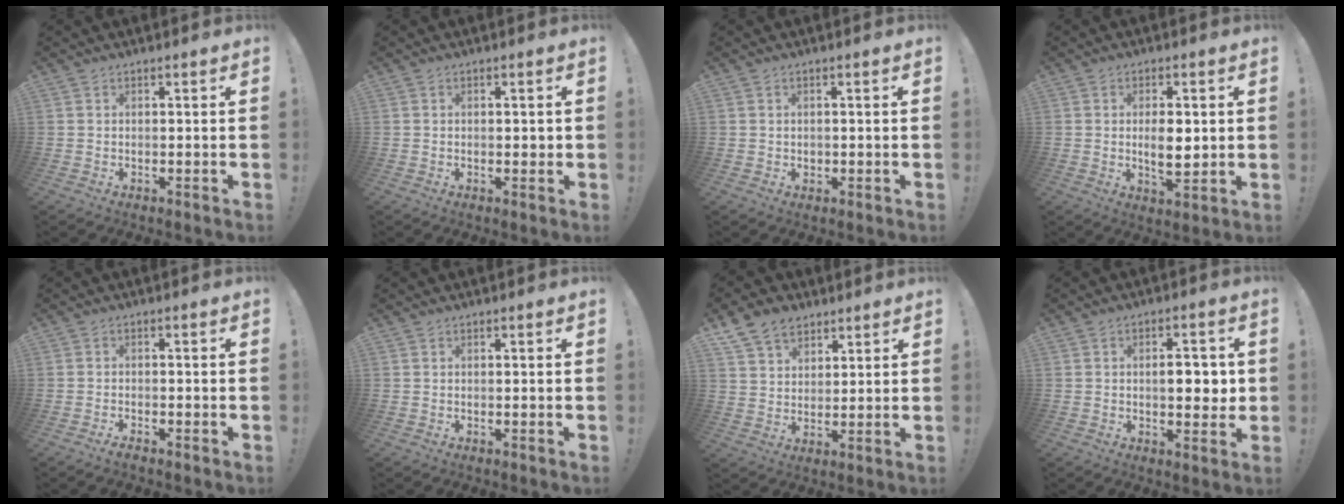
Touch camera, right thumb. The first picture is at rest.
{"total": 1.0, "force": [0.0, 0.7, 0.7], "torque": [-0.004, 0.000, -0.001]}
{"total": 0.9, "force": [0.2, 0.9, 0.2], "torque": [-0.003, 0.001, 0.003]}
{"total": 6.9, "force": [0.4, 3.2, 6.1], "torque": [-0.093, -0.011, 0.001]}
{"total": 2.1, "force": [-1.9, 0.2, 0.8], "torque": [-0.007, 0.006, -0.033]}
{"total": 0.0}
{"total": 9.9, "force": [6.6, 6.5, 3.4], "torque": [-0.053, -0.037, 0.129]}
{"total": 6.1, "force": [0.2, 2.9, 5.4], "torque": [-0.068, 0.000, -0.005]}